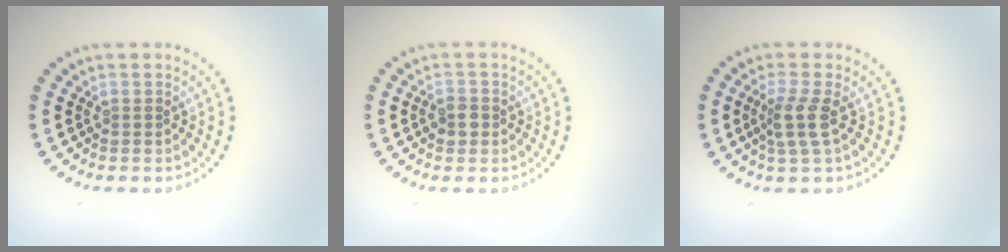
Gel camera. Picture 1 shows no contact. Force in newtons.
{"total": 1.6, "press": 1.6, "slide": 0.5}
{"total": 2.4, "press": 1.9, "slide": 1.5}